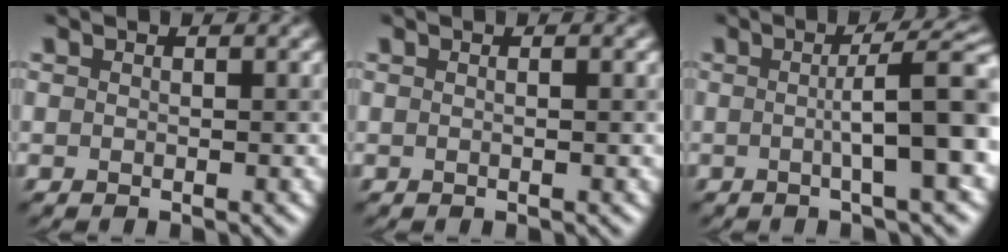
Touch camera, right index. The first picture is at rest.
{"total": 0.8, "force": [0.2, 0.3, 0.7], "torque": [-0.005, -0.001, -0.007]}
{"total": 6.7, "force": [0.0, 1.0, 6.6], "torque": [-0.088, 0.012, 0.000]}